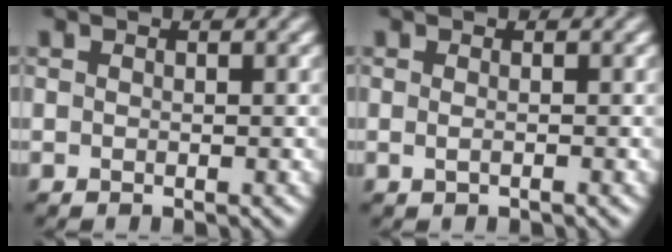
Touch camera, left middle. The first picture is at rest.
{"total": 0.6, "force": [-0.4, -0.1, 0.4], "torque": [-0.014, -0.004, -0.007]}